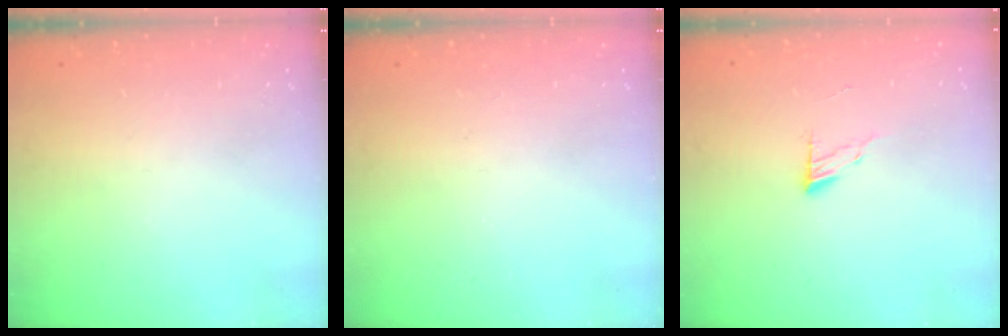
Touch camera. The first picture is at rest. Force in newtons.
{"total": 0.0}
{"total": 7.9, "press": 7.9, "slide": 0.7}